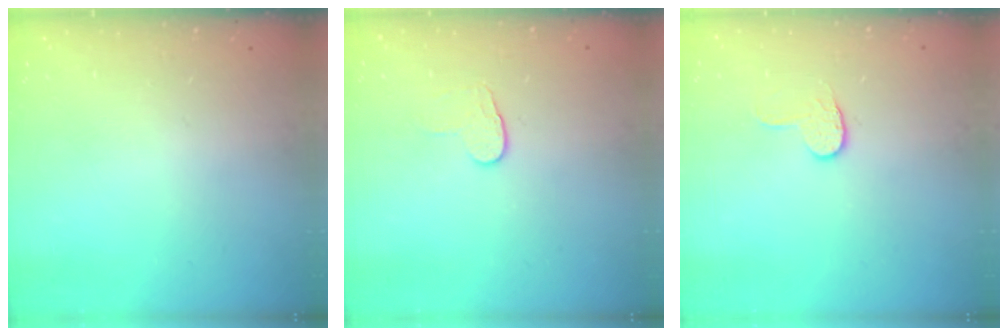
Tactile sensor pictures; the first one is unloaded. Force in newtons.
{"total": 6.2, "press": 6.1, "slide": 0.5}
{"total": 3.6, "press": 3.6, "slide": 0.4}